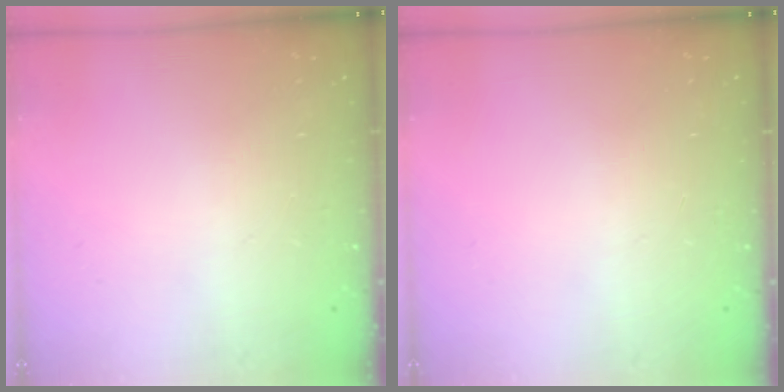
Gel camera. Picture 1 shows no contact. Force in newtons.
{"total": 0.0}